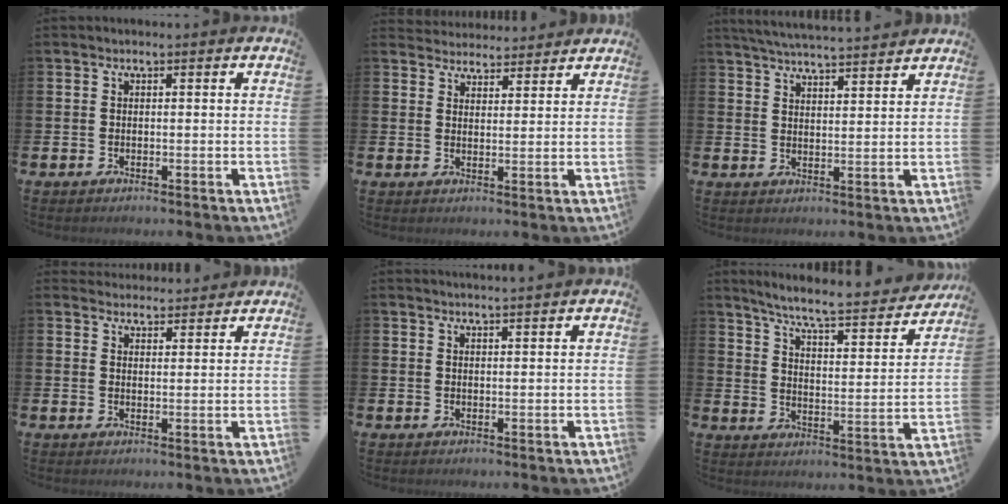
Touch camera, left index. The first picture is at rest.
{"total": 3.8, "force": [3.6, 0.9, -0.4], "torque": [0.003, -0.021, 0.066]}
{"total": 4.8, "force": [4.8, -0.3, 0.5], "torque": [-0.025, -0.029, 0.085]}
{"total": 3.3, "force": [3.2, 0.7, -0.3], "torque": [0.000, -0.016, 0.060]}
{"total": 1.4, "force": [1.4, -0.3, -0.1], "torque": [0.008, -0.010, 0.025]}
{"total": 7.0, "force": [6.4, 0.5, 2.7], "torque": [-0.076, -0.051, 0.103]}